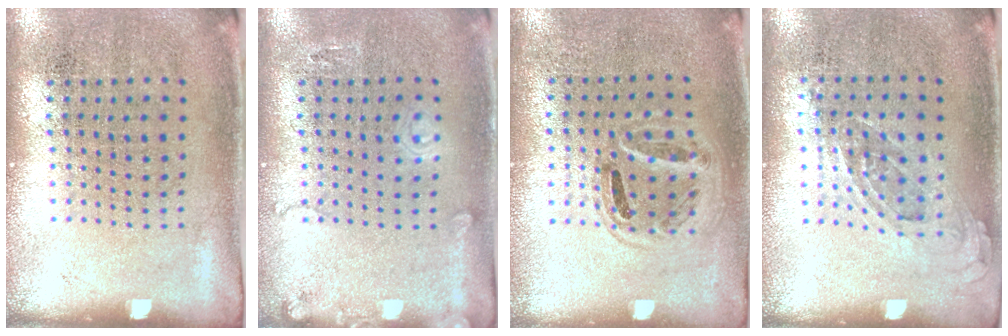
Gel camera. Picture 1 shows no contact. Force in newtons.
{"total": 1.3, "press": 1.3, "slide": 0.2}
{"total": 0.9, "press": 0.8, "slide": 0.3}
{"total": 0.8, "press": 0.8, "slide": 0.3}